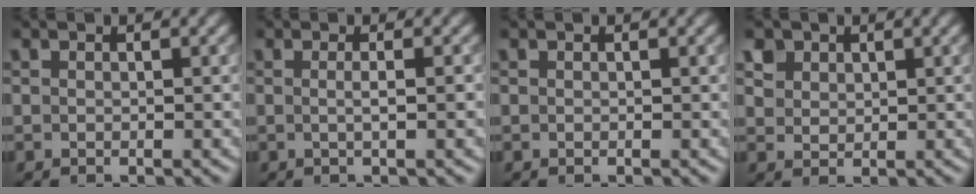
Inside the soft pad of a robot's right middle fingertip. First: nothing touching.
{"total": 1.8, "force": [0.0, 0.4, 1.7], "torque": [-0.023, -0.003, -0.006]}
{"total": 0.0}
{"total": 3.0, "force": [1.9, 2.1, 0.9], "torque": [-0.035, 0.005, 0.042]}